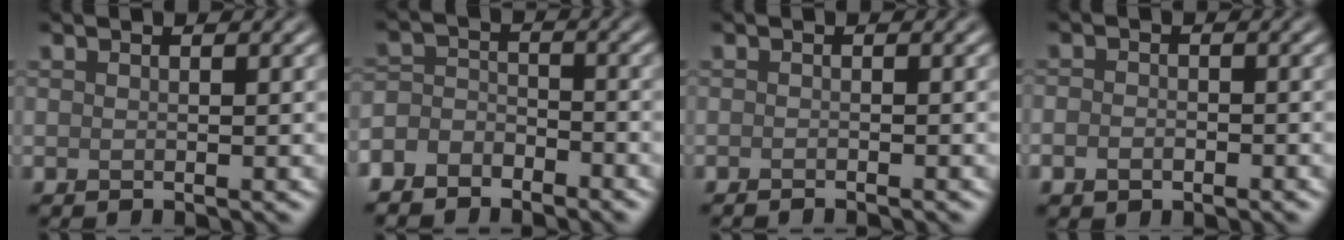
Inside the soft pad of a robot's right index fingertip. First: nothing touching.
{"total": 4.6, "force": [-3.9, 2.3, 0.9], "torque": [-0.002, -0.001, -0.077]}
{"total": 0.9, "force": [-0.9, 0.0, 0.3], "torque": [0.000, -0.003, -0.015]}
{"total": 1.7, "force": [-0.8, 1.2, 0.9], "torque": [-0.014, -0.002, -0.019]}